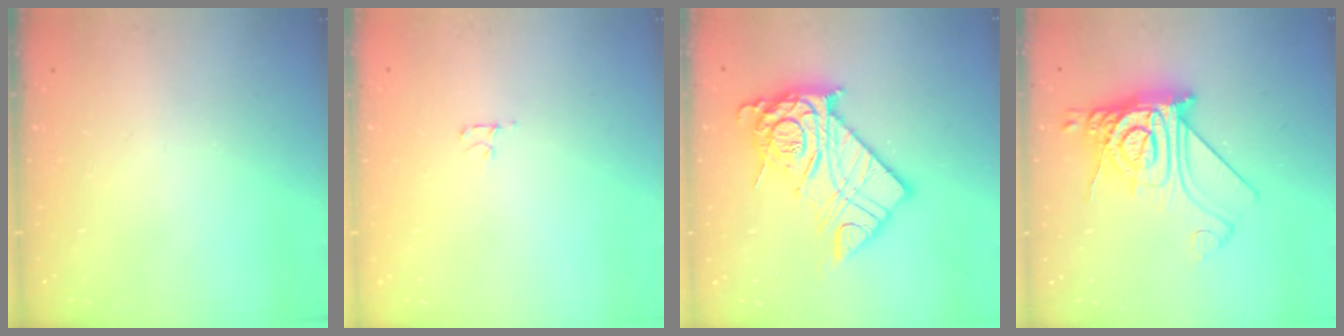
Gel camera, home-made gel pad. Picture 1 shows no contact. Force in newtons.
{"total": 2.7, "press": 2.7, "slide": 0.3}
{"total": 20.5, "press": 20.4, "slide": 2.0}
{"total": 20.3, "press": 20.2, "slide": 2.3}